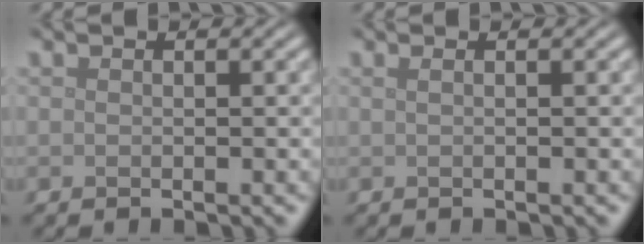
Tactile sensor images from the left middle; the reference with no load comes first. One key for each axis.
{"total": 1.0, "fx": 0.4, "fy": 0.5, "fz": 0.8, "tx": -0.005, "ty": -0.004, "tz": -0.003}